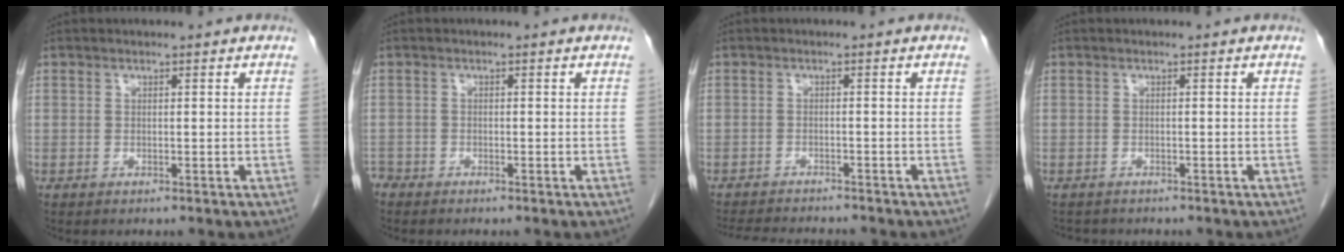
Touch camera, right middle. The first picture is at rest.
{"total": 1.4, "force": [-1.3, 0.4, 0.0], "torque": [-0.001, -0.003, -0.023]}
{"total": 8.5, "force": [-8.0, 1.2, 2.7], "torque": [-0.041, -0.006, -0.117]}
{"total": 2.4, "force": [-2.2, 0.9, 0.3], "torque": [-0.007, -0.004, -0.030]}